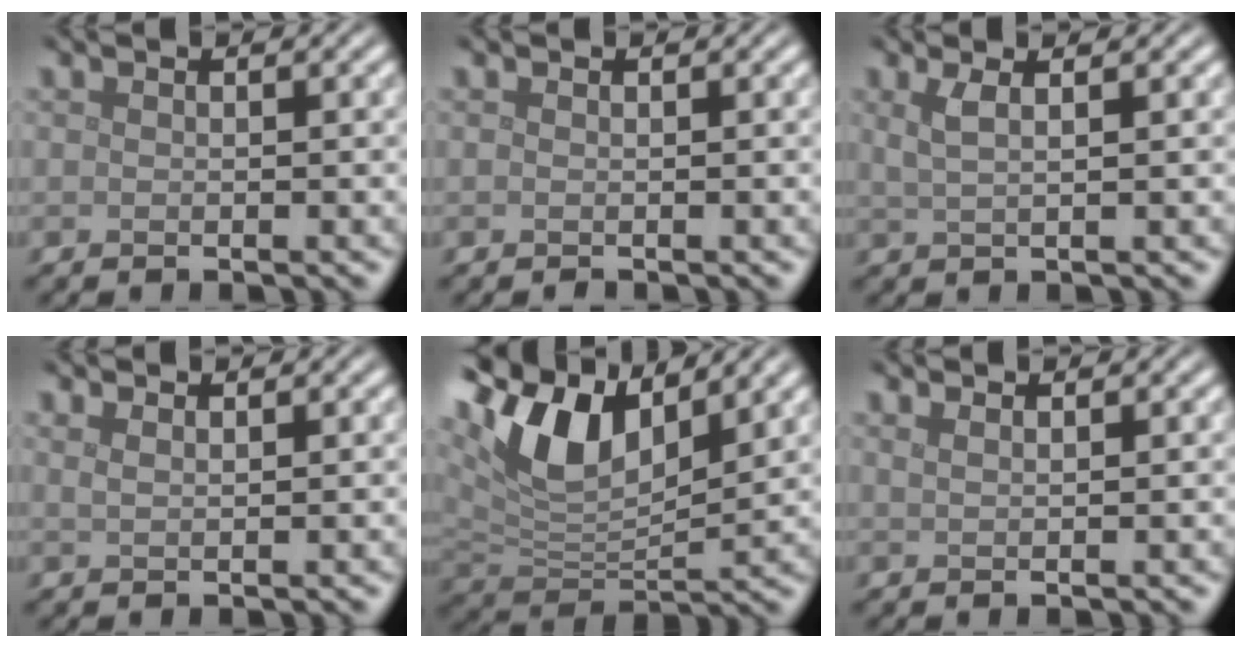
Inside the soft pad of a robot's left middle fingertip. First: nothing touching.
{"total": 0.0}
{"total": 2.1, "force": [0.9, 0.7, 1.8], "torque": [-0.026, 0.002, 0.014]}
{"total": 1.1, "force": [0.9, 0.3, 0.5], "torque": [-0.012, -0.002, 0.016]}
{"total": 9.0, "force": [4.4, 4.4, 6.5], "torque": [-0.134, 0.008, 0.078]}
{"total": 1.3, "force": [1.0, 0.5, 0.7], "torque": [-0.005, -0.002, 0.007]}